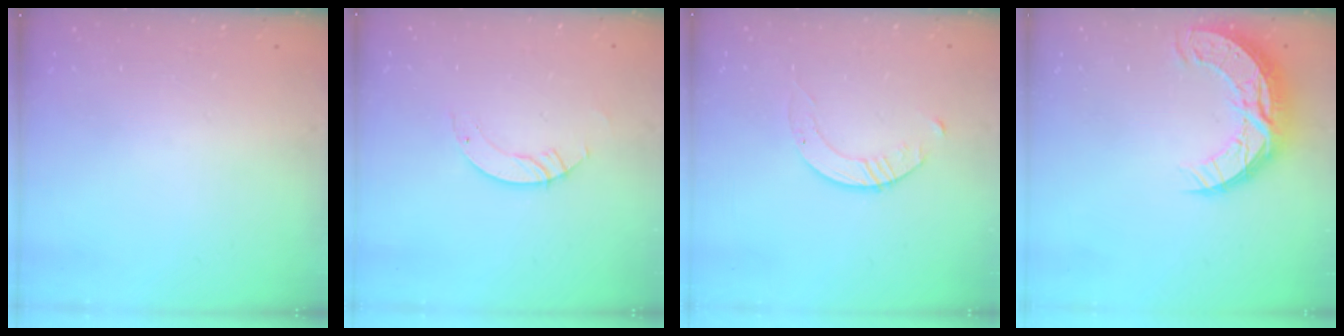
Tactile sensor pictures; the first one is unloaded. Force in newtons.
{"total": 3.5, "press": 3.5, "slide": 0.2}
{"total": 2.8, "press": 2.8, "slide": 0.3}
{"total": 15.1, "press": 15.1, "slide": 1.1}